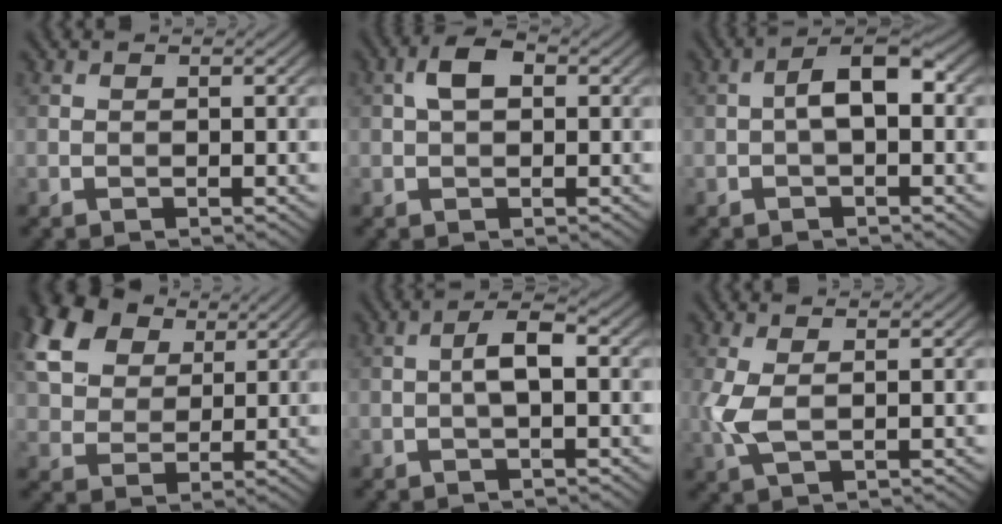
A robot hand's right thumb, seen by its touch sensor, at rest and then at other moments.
{"total": 3.4, "force": [0.6, 1.9, 2.7], "torque": [-0.053, 0.010, 0.007]}
{"total": 4.4, "force": [-0.2, 1.8, 4.1], "torque": [-0.068, 0.013, -0.009]}
{"total": 12.6, "force": [6.1, 8.4, 7.1], "torque": [-0.197, 0.031, 0.110]}
{"total": 3.2, "force": [-0.2, 0.8, 3.1], "torque": [-0.057, 0.012, -0.009]}
{"total": 3.7, "force": [0.5, 1.4, 3.3], "torque": [-0.093, 0.001, 0.009]}